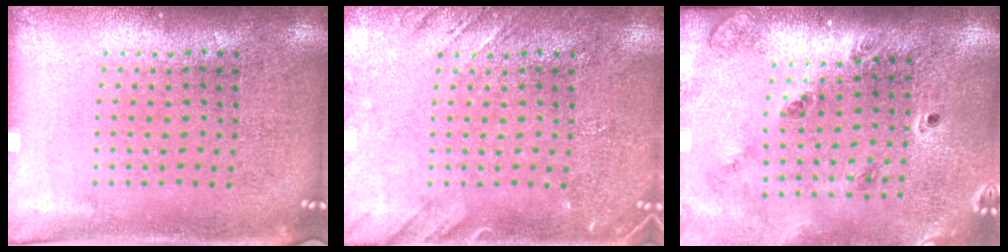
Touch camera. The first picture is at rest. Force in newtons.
{"total": 2.1, "press": 2.1, "slide": 0.2}
{"total": 1.6, "press": 1.5, "slide": 0.4}